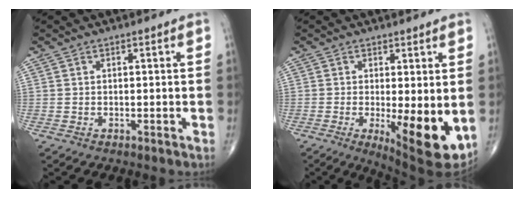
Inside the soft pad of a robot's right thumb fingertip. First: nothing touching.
{"total": 10.9, "force": [-1.9, 3.2, 10.2], "torque": [-0.143, -0.027, -0.019]}